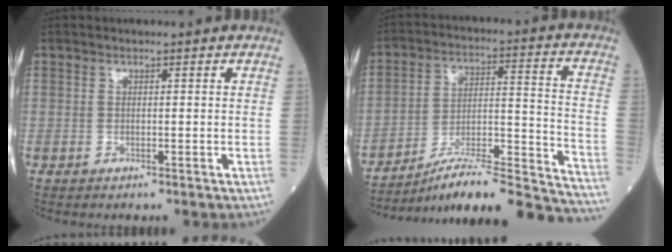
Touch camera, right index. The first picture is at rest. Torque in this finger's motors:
{"motor_torque": [-0.29, -0.73, 0.35, 0.05]}